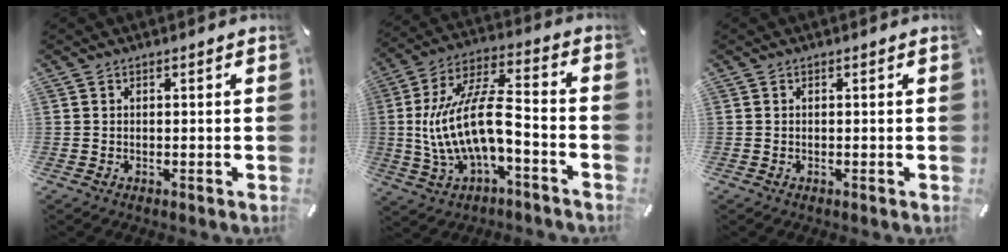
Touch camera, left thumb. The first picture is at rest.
{"total": 16.8, "force": [-2.5, 7.3, 15.0], "torque": [-0.310, -0.001, -0.041]}
{"total": 0.0}